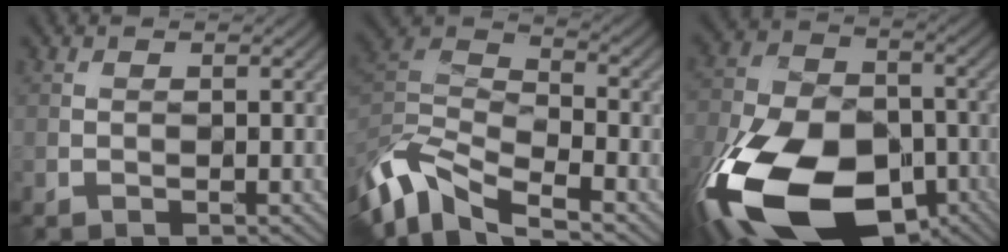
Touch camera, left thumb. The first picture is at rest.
{"total": 11.0, "force": [-6.3, 4.6, 7.9], "torque": [-0.177, -0.006, -0.127]}
{"total": 21.4, "force": [-9.9, 12.9, 13.9], "torque": [-0.333, -0.053, -0.161]}